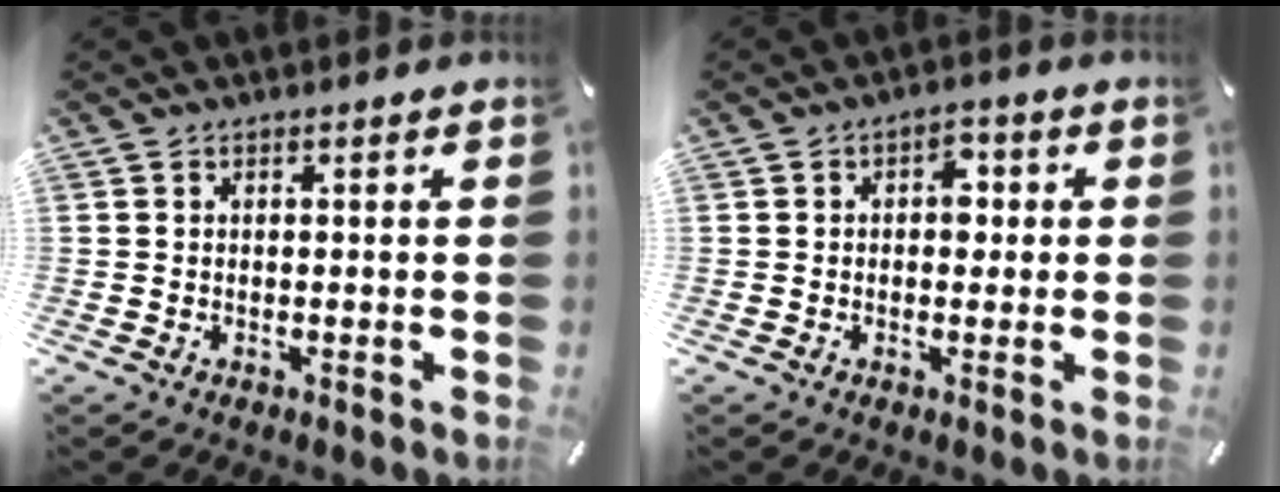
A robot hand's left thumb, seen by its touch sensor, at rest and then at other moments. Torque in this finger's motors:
{"motor_torque": [0.76, 0.72, 0.34, -0.04, -0.01]}